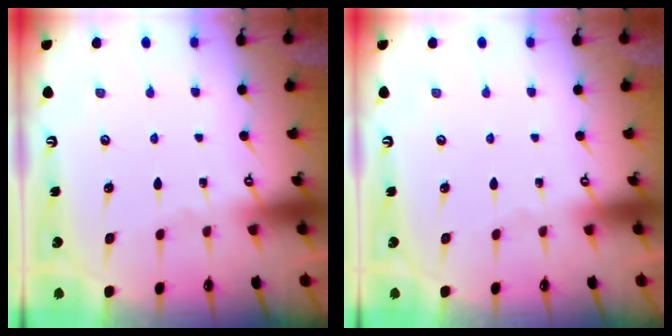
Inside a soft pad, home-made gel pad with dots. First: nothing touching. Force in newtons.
{"total": 0.0}